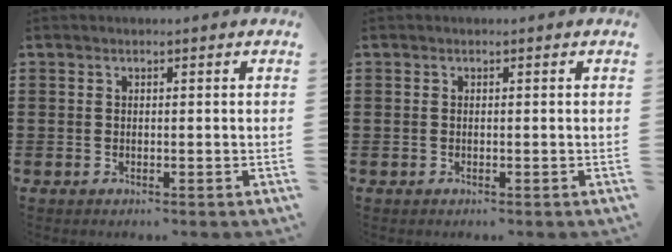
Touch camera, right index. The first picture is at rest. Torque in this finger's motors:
{"motor_torque": [-0.21, 1.13, 0.00, 0.01]}